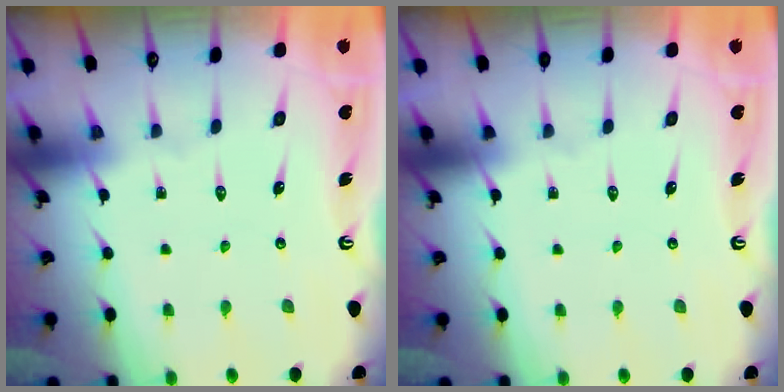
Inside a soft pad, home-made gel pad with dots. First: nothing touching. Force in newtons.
{"total": 0.0}